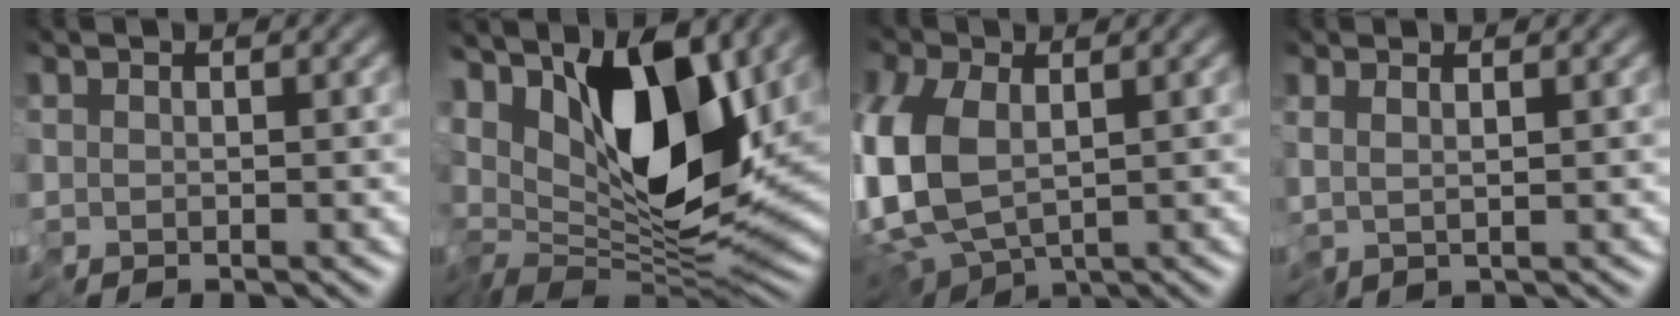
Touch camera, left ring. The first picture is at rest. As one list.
[{"total": 11.2, "force": [2.5, 4.5, 9.9], "torque": [-0.168, -0.004, 0.037]}, {"total": 9.5, "force": [-0.5, 5.9, 7.4], "torque": [-0.194, -0.009, -0.011]}, {"total": 1.2, "force": [0.6, -0.6, 0.8], "torque": [-0.020, 0.003, 0.015]}]